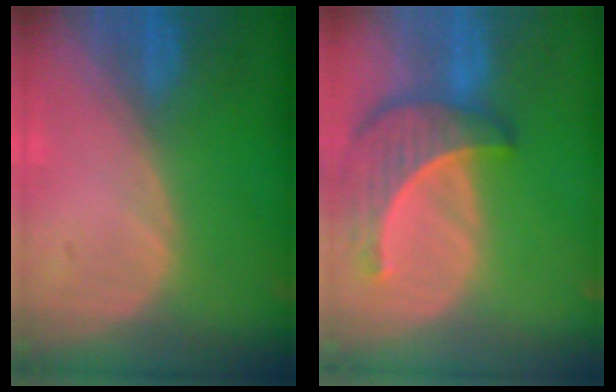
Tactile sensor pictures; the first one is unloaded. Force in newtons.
{"total": 8.4, "press": 7.8, "slide": 3.0}